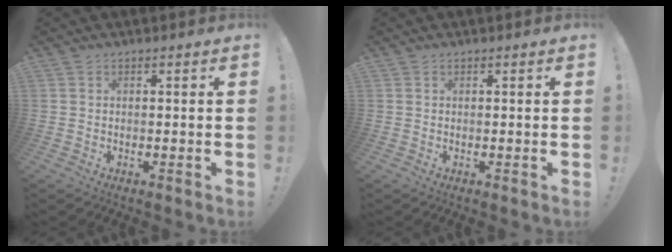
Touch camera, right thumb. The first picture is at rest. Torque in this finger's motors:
{"motor_torque": [0.02, 0.23, 0.35, -0.25, 0.00]}